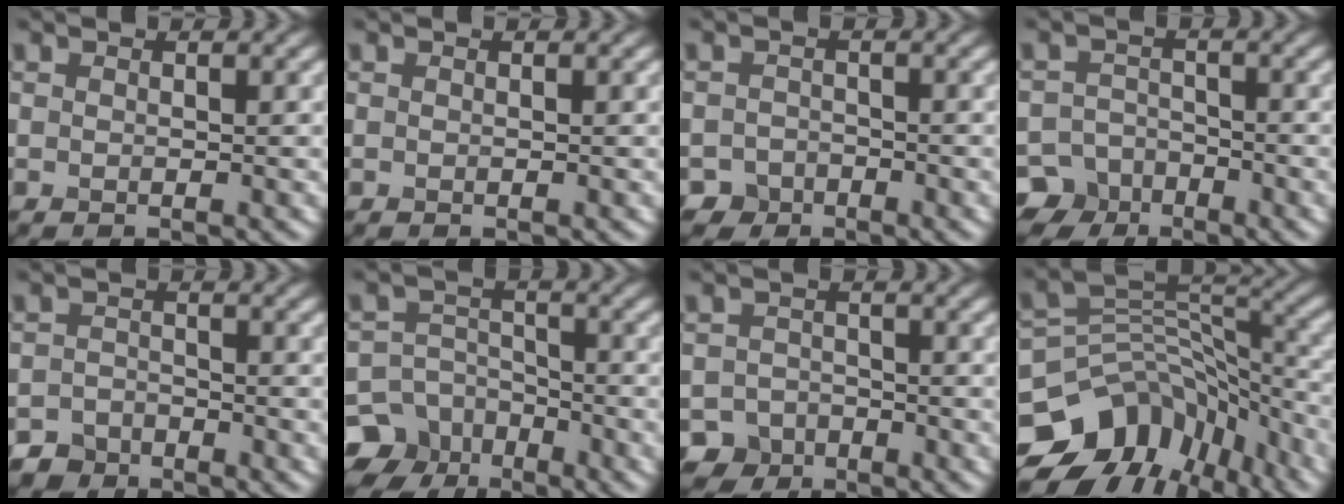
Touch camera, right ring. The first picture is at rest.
{"total": 0.0}
{"total": 2.3, "force": [-1.7, 1.5, -0.1], "torque": [0.017, 0.006, -0.031]}
{"total": 6.1, "force": [-4.4, 4.1, 0.7], "torque": [0.013, -0.010, -0.079]}
{"total": 2.6, "force": [-2.2, 1.3, 0.0], "torque": [0.011, 0.002, -0.046]}
{"total": 8.2, "force": [-5.5, 5.8, 1.6], "torque": [-0.018, -0.012, -0.106]}
{"total": 3.7, "force": [-2.7, 2.6, 0.1], "torque": [0.022, 0.002, -0.045]}
{"total": 13.8, "force": [-8.0, 9.5, 6.1], "torque": [-0.137, 0.020, -0.112]}